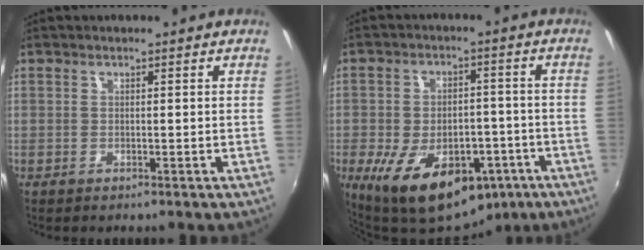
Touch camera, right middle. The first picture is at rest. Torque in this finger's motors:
{"motor_torque": [1.83, -0.31, 0.88, 0.21]}